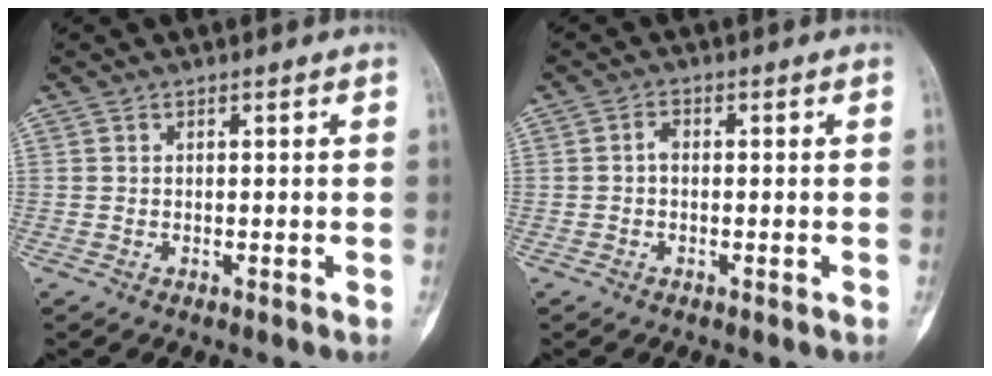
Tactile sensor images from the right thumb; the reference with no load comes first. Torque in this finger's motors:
{"motor_torque": [0.33, 0.50, 0.08, -0.16, -0.07]}